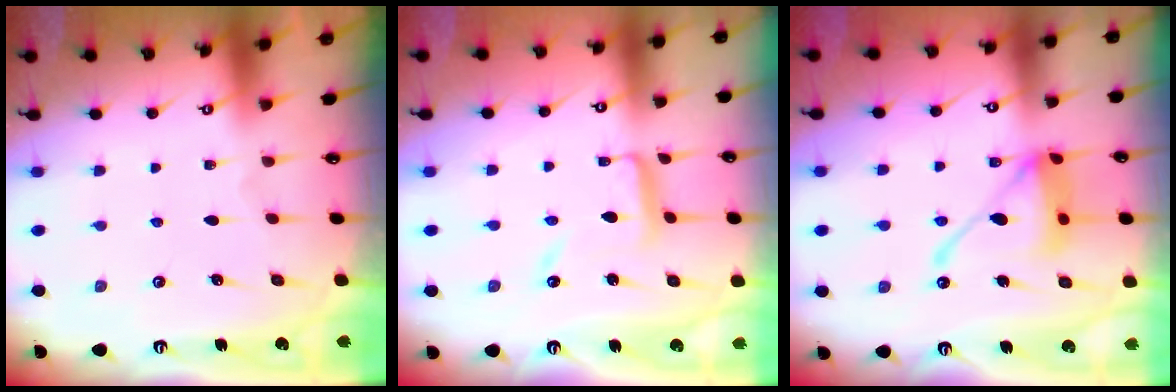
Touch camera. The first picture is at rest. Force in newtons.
{"total": 10.2, "press": 10.2, "slide": 0.9}
{"total": 14.5, "press": 14.4, "slide": 1.6}